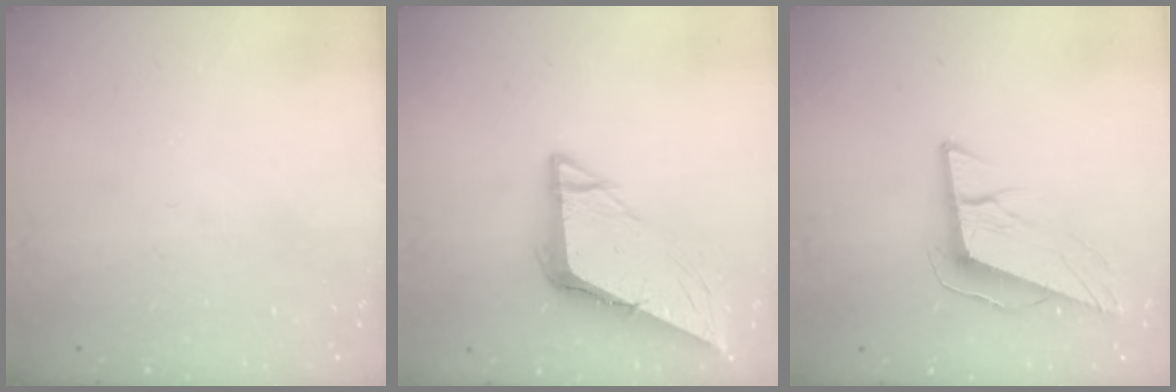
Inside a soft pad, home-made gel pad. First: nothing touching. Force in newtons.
{"total": 8.9, "press": 8.9, "slide": 1.0}
{"total": 10.8, "press": 10.3, "slide": 3.1}